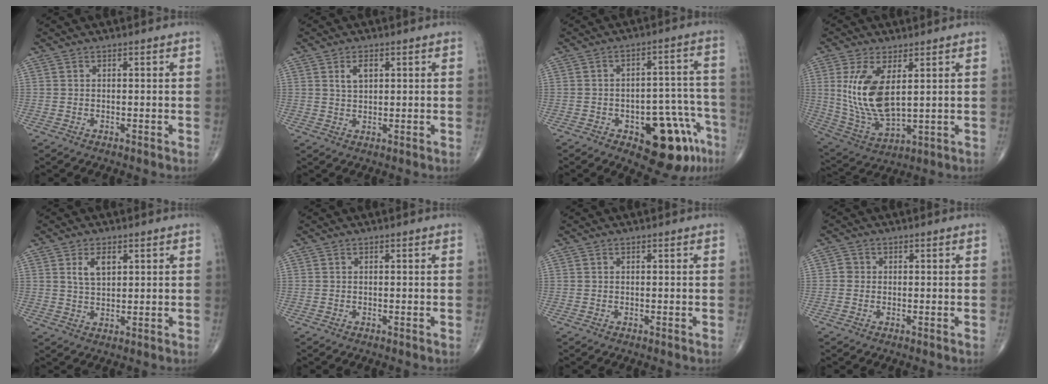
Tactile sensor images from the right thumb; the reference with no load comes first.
{"total": 3.1, "force": [1.3, 1.7, 2.3], "torque": [-0.034, -0.003, 0.024]}
{"total": 14.7, "force": [-7.3, 6.7, 11.0], "torque": [-0.097, 0.053, -0.087]}
{"total": 13.7, "force": [3.1, 6.4, 11.7], "torque": [-0.237, -0.021, 0.081]}
{"total": 4.3, "force": [1.8, 2.3, 3.2], "torque": [-0.052, -0.007, 0.035]}
{"total": 0.0}
{"total": 0.0}
{"total": 1.4, "force": [-0.1, 1.4, 0.4], "torque": [0.001, 0.004, -0.005]}